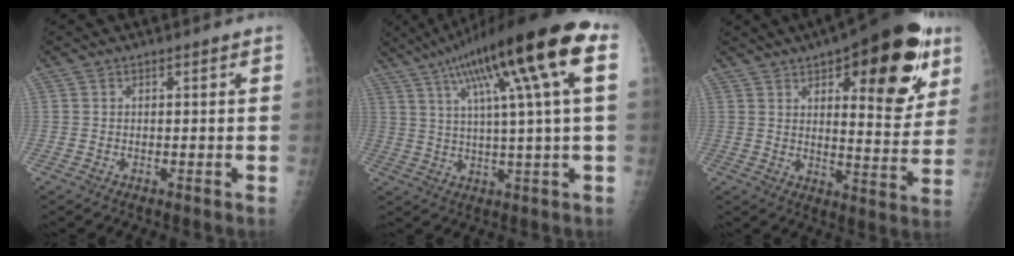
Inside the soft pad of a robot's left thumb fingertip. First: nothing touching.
{"total": 19.9, "force": [7.8, 2.0, 18.2], "torque": [-0.297, 0.018, 0.120]}
{"total": 22.8, "force": [11.2, 8.8, 17.9], "torque": [-0.201, -0.036, 0.154]}